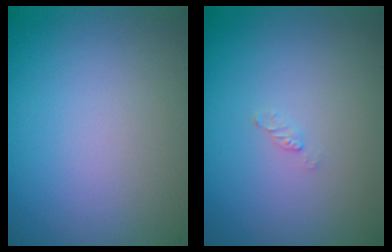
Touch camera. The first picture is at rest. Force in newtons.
{"total": 0.6, "press": 0.6, "slide": 0.1}